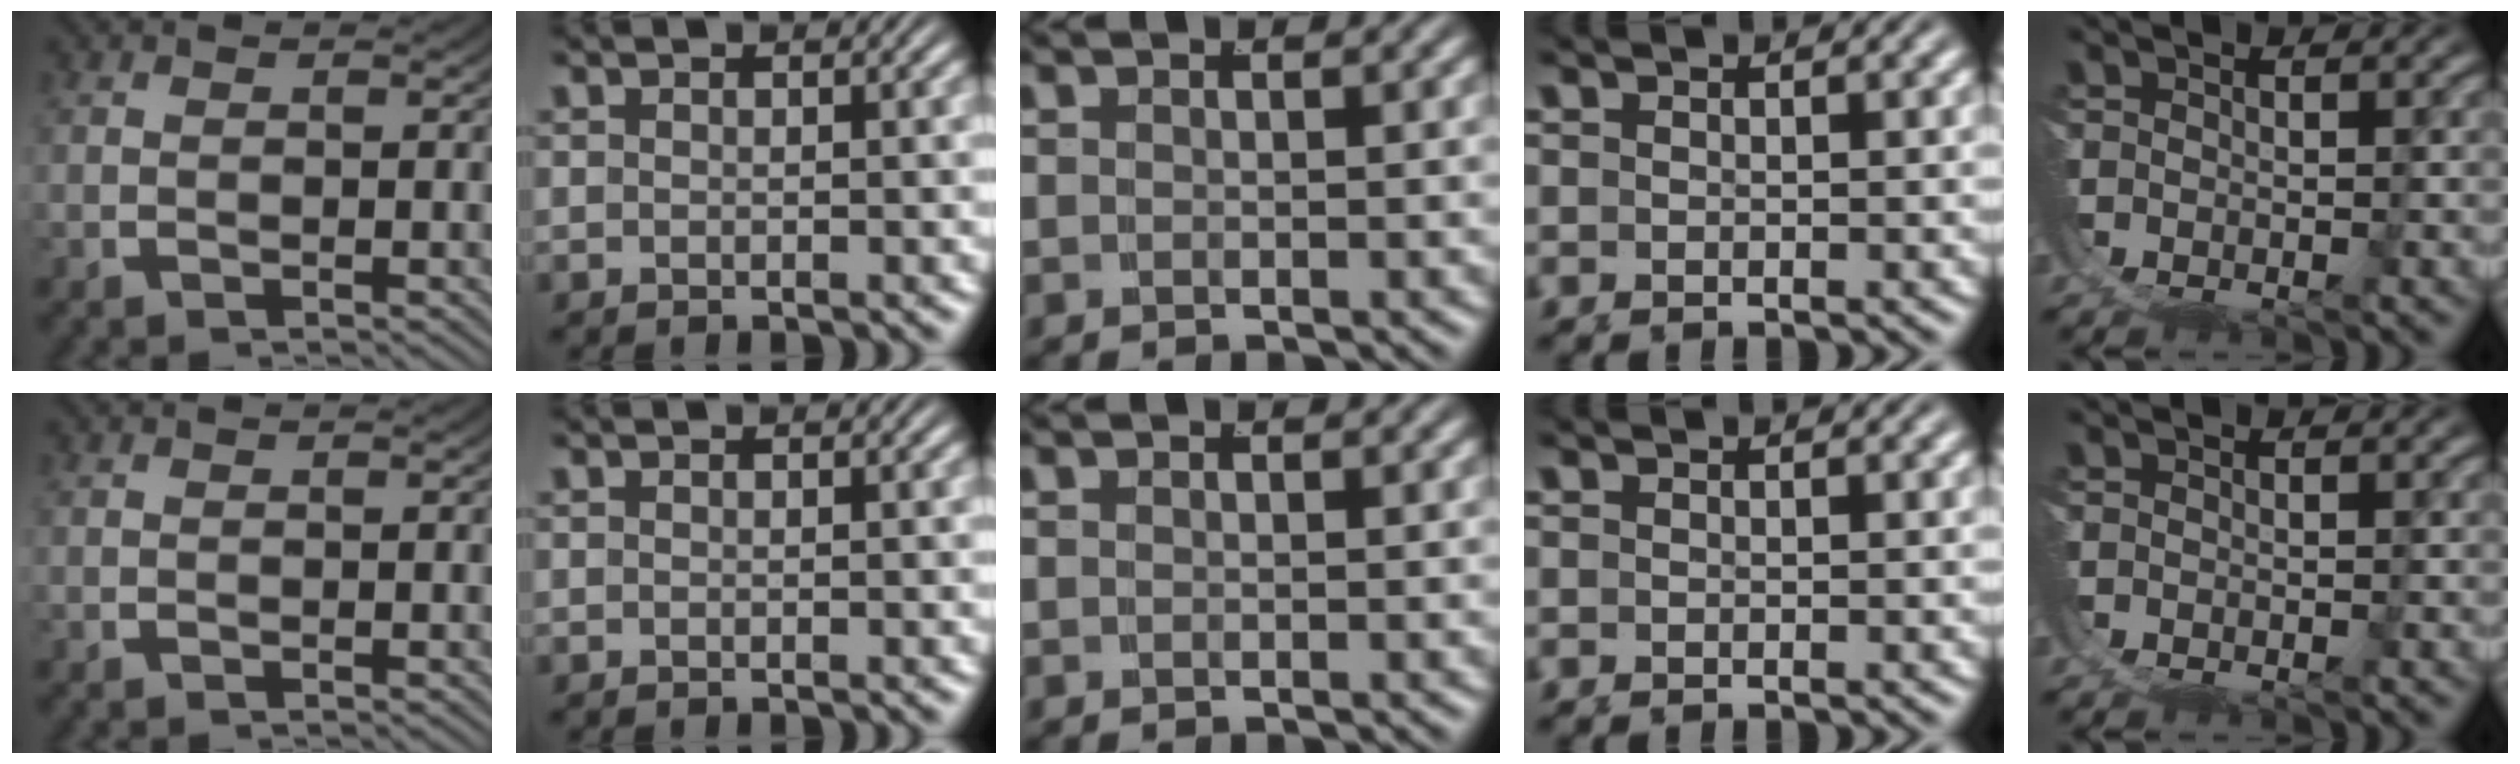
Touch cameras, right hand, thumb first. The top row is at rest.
{}